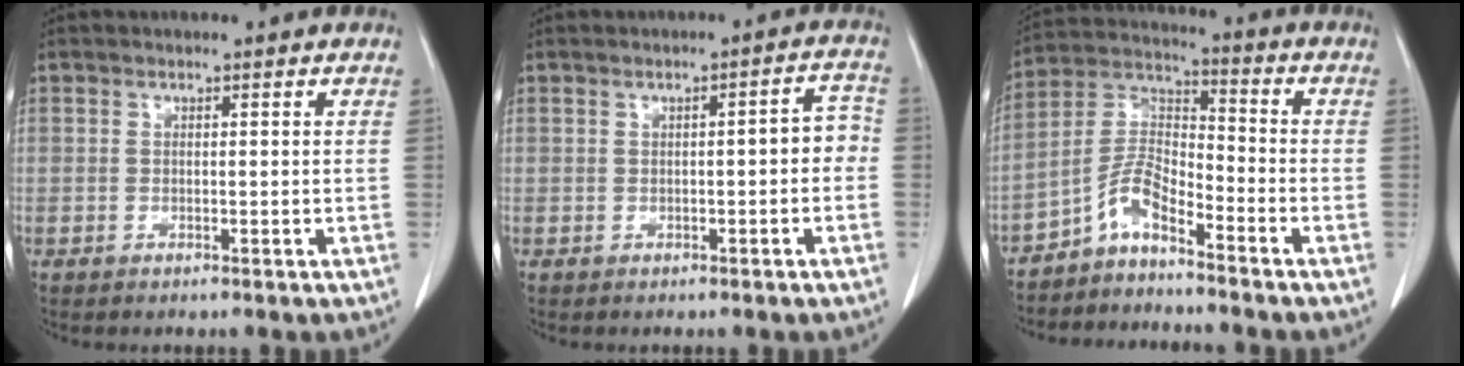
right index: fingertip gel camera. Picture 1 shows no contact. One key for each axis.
{"total": 3.5, "fx": -0.5, "fy": 1.1, "fz": 3.3, "tx": -0.037, "ty": 0.020, "tz": -0.008}
{"total": 6.7, "fx": -5.0, "fy": 1.6, "fz": 4.0, "tx": -0.087, "ty": 0.016, "tz": -0.104}